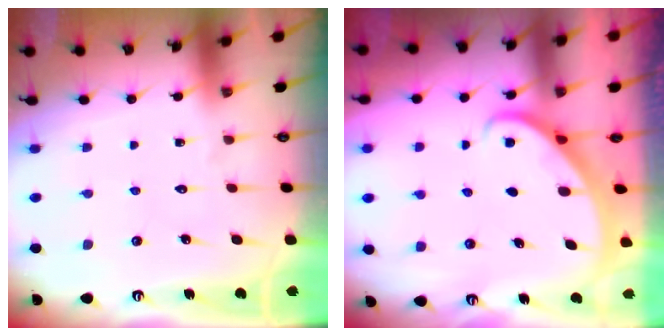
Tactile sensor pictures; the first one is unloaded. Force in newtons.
{"total": 2.3, "press": 2.3, "slide": 0.2}